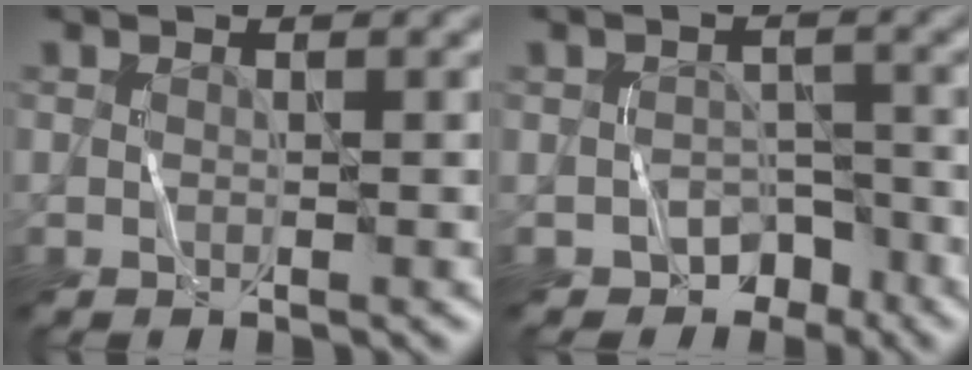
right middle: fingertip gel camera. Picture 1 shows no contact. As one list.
[{"total": 3.0, "force": [-2.4, 1.8, 0.3], "torque": [0.011, 0.003, -0.033]}]